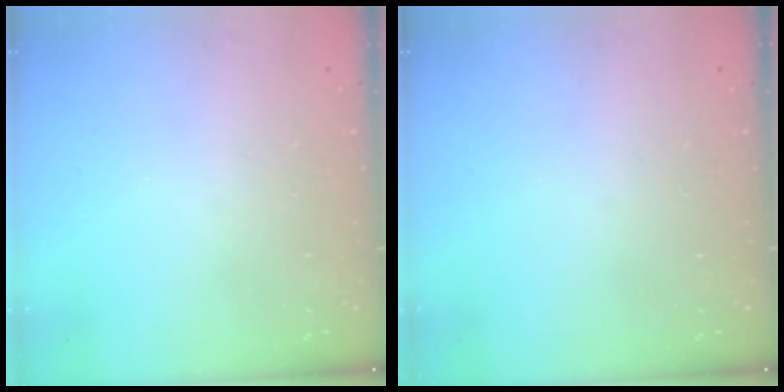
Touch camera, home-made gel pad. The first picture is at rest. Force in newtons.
{"total": 0.0}